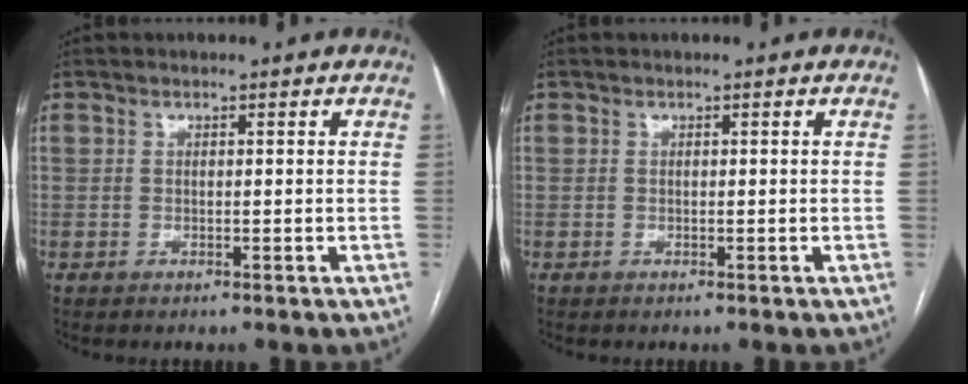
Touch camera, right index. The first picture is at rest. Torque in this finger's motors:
{"motor_torque": [0.00, 0.00, 0.00, 0.01]}